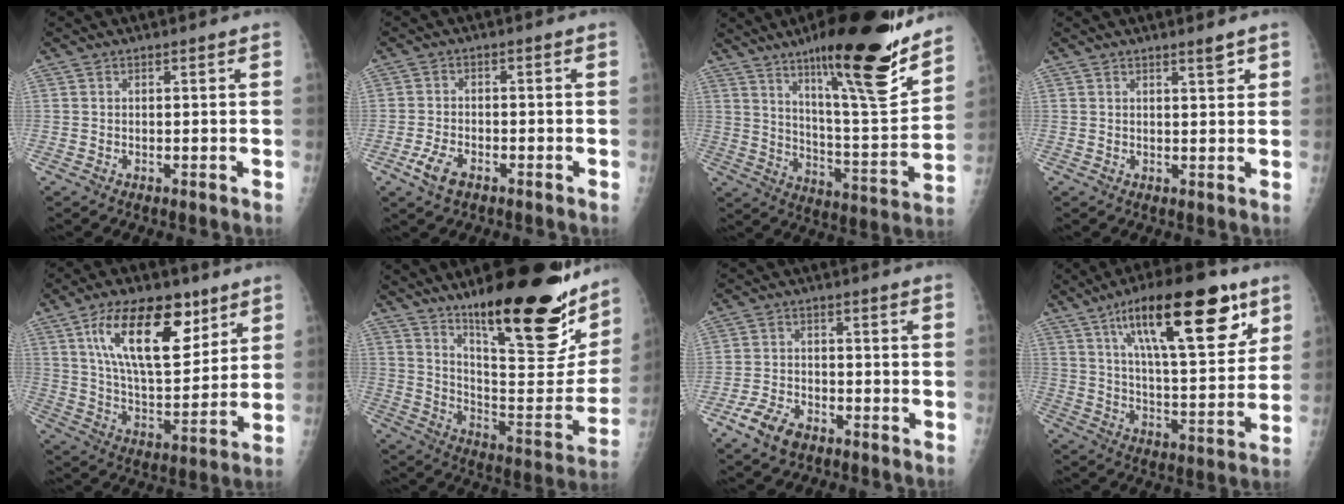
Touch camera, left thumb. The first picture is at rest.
{"total": 4.7, "force": [-2.7, 2.4, 3.0], "torque": [-0.061, 0.009, -0.050]}
{"total": 24.1, "force": [16.0, 4.3, 17.5], "torque": [-0.235, -0.082, 0.255]}
{"total": 2.2, "force": [1.5, 0.4, 1.5], "torque": [-0.016, -0.010, 0.023]}
{"total": 19.1, "force": [9.4, 8.9, 14.1], "torque": [-0.196, -0.044, 0.166]}
{"total": 28.6, "force": [18.5, 7.8, 20.3], "torque": [-0.258, -0.093, 0.286]}
{"total": 6.6, "force": [-4.2, 3.8, 3.4], "torque": [-0.064, 0.018, -0.077]}
{"total": 23.5, "force": [12.3, 7.8, 18.5], "torque": [-0.257, -0.036, 0.198]}